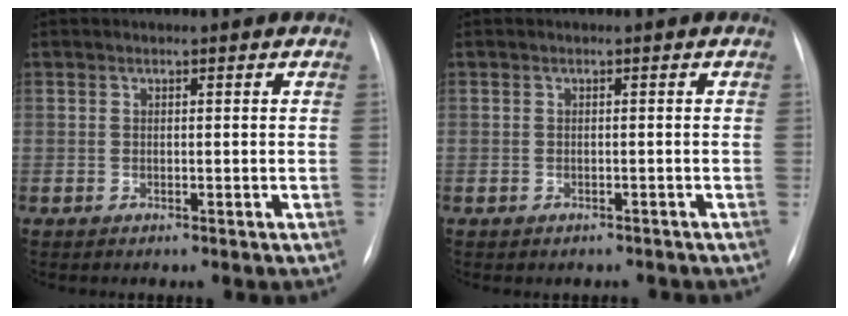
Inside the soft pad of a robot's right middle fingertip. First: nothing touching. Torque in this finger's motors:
{"motor_torque": [0.82, -0.87, 0.05, 0.04]}